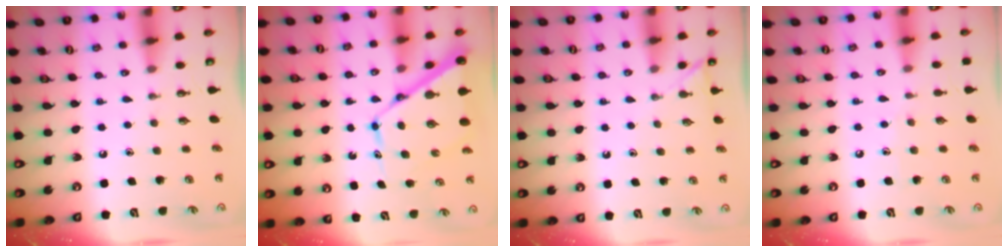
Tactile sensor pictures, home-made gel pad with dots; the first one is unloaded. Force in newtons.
{"total": 11.7, "press": 11.6, "slide": 1.0}
{"total": 2.1, "press": 2.1, "slide": 0.3}
{"total": 3.4, "press": 3.4, "slide": 0.4}